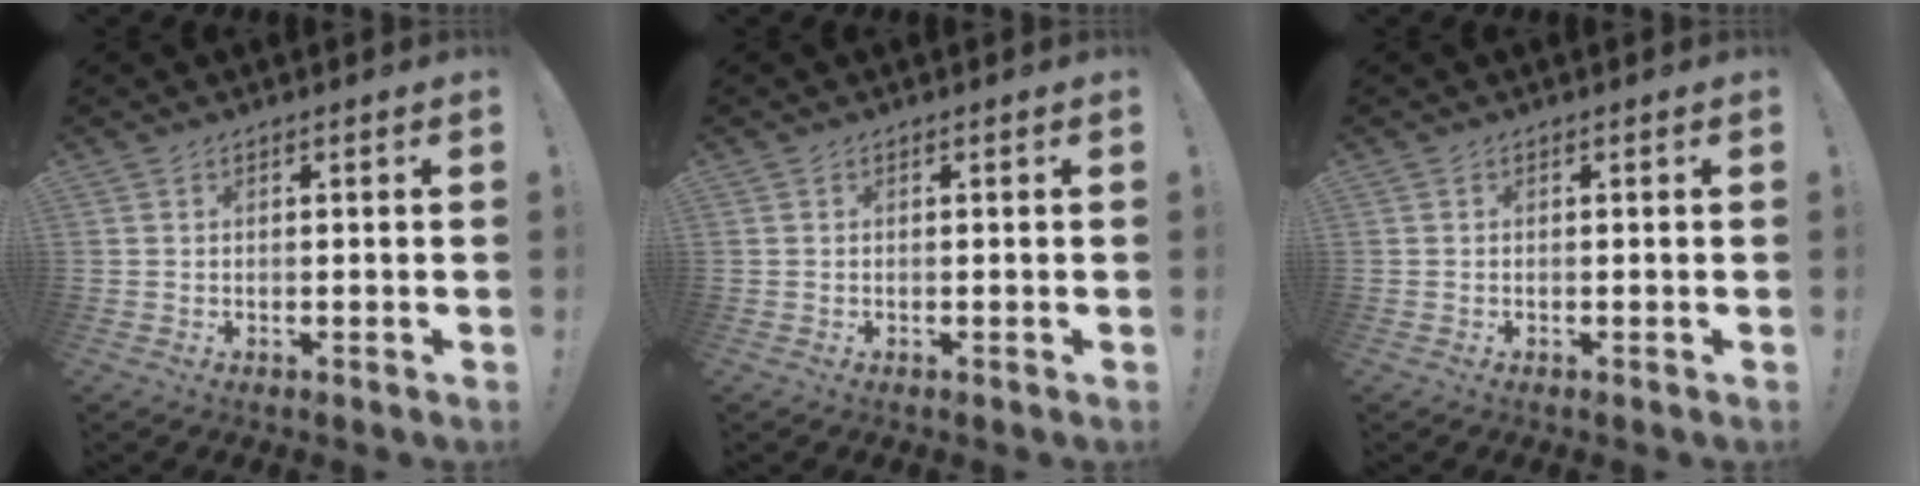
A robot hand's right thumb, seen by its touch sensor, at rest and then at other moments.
{"total": 0.0}
{"total": 0.0}